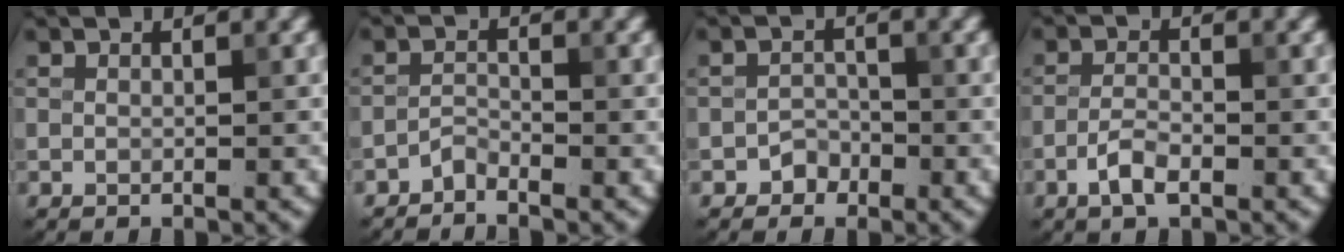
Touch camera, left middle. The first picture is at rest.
{"total": 1.3, "force": [-1.3, 0.3, 0.3], "torque": [-0.005, 0.006, -0.028]}
{"total": 1.5, "force": [-1.0, 1.1, 0.3], "torque": [0.003, 0.007, -0.018]}
{"total": 2.3, "force": [-1.3, 0.8, 1.8], "torque": [-0.037, 0.004, -0.030]}